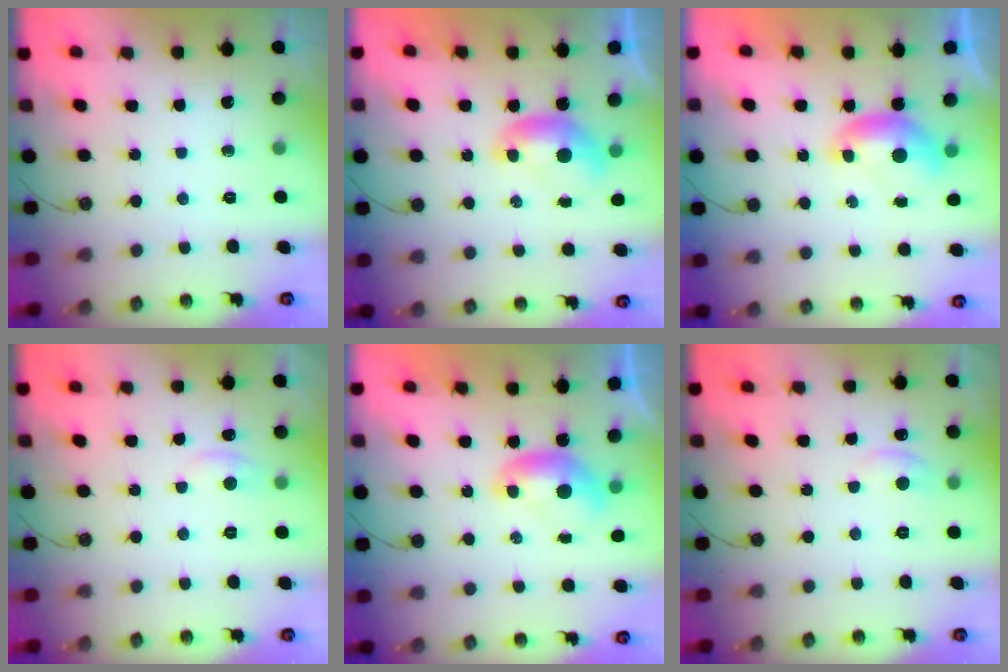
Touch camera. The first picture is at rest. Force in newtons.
{"total": 0.0}
{"total": 0.0}
{"total": 1.2, "press": 1.0, "slide": 0.6}
{"total": 0.0}
{"total": 0.9, "press": 0.3, "slide": 0.8}